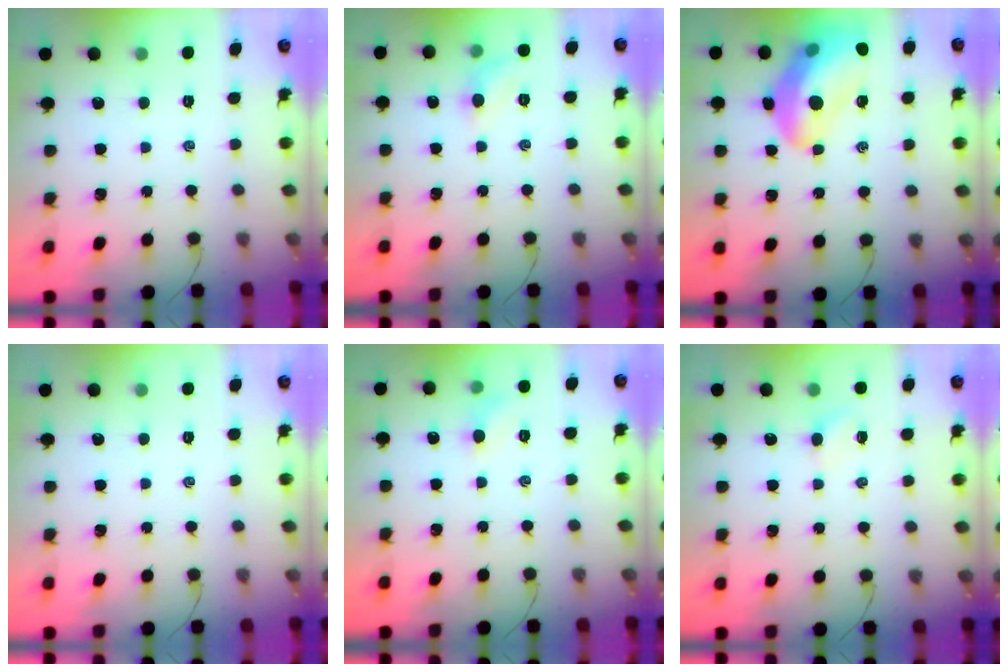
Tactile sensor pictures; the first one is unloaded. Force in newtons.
{"total": 6.4, "press": 6.3, "slide": 1.4}
{"total": 17.7, "press": 17.4, "slide": 3.3}
{"total": 0.0}
{"total": 5.4, "press": 5.1, "slide": 1.5}
{"total": 1.6, "press": 1.5, "slide": 0.6}